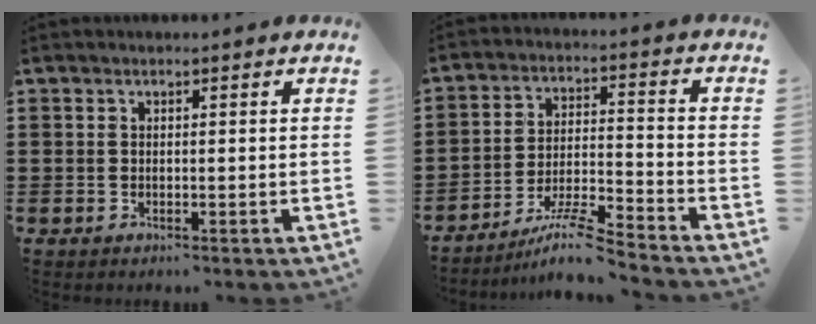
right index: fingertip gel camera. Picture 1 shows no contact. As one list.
[{"total": 7.7, "force": [-6.7, 0.1, 3.9], "torque": [-0.080, -0.002, -0.131]}]